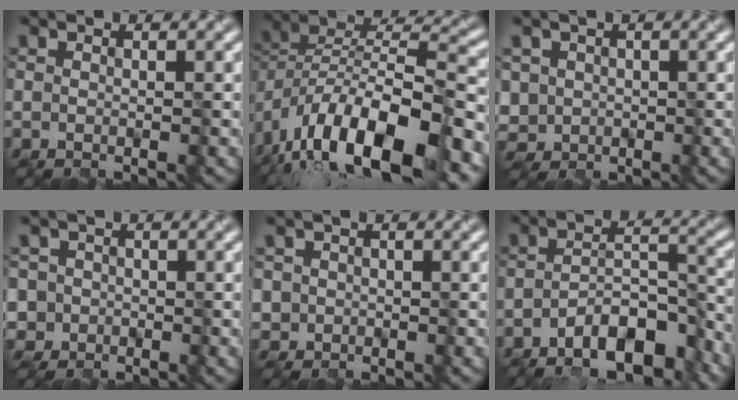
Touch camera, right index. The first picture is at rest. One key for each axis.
{"total": 15.2, "fx": -9.0, "fy": 4.8, "fz": 11.3, "tx": -0.204, "ty": 0.015, "tz": -0.169}
{"total": 3.9, "fx": -0.2, "fy": 3.7, "fz": 0.9, "tx": -0.018, "ty": 0.014, "tz": -0.011}
{"total": 5.2, "fx": -0.2, "fy": 5.1, "fz": 1.2, "tx": -0.023, "ty": 0.027, "tz": -0.041}
{"total": 2.6, "fx": 0.2, "fy": 2.6, "fz": 0.3, "tx": 0.010, "ty": 0.018, "tz": -0.010}
{"total": 8.7, "fx": -5.4, "fy": 3.7, "fz": 5.8, "tx": -0.093, "ty": -0.005, "tz": -0.088}